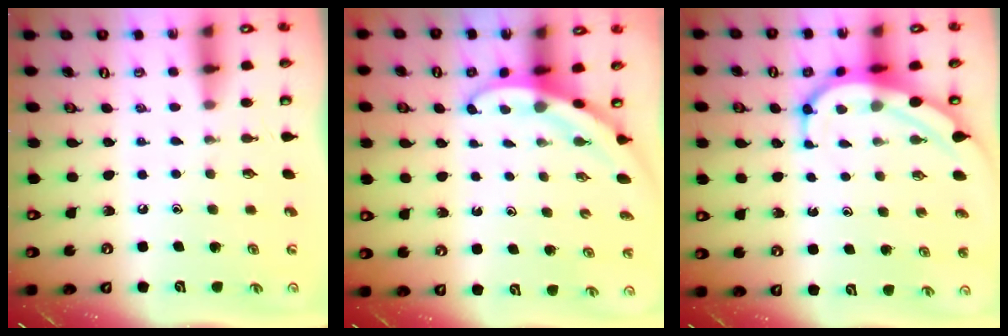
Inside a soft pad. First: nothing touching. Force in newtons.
{"total": 3.1, "press": 3.1, "slide": 0.1}
{"total": 7.7, "press": 7.7, "slide": 0.8}